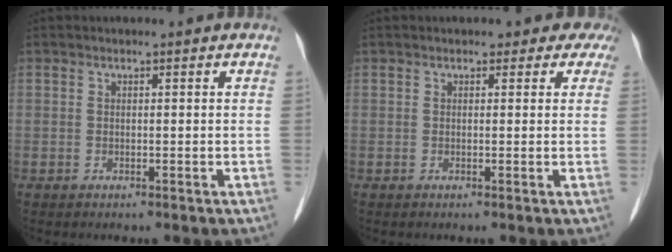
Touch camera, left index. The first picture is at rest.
{"total": 4.1, "force": [3.2, 2.4, 0.8], "torque": [0.018, 0.000, 0.011]}